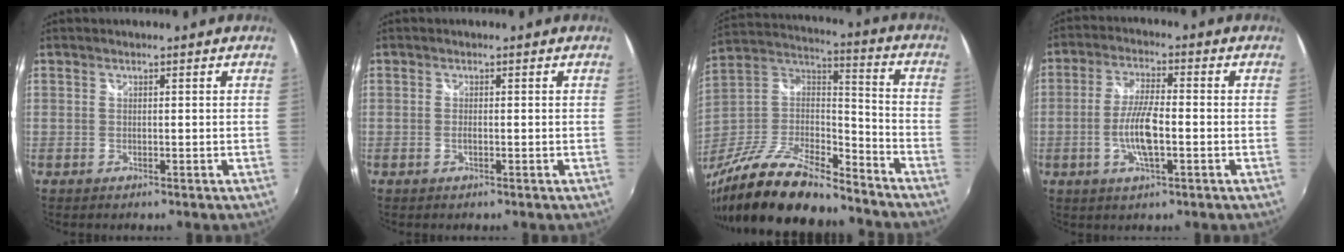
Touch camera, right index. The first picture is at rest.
{"total": 0.7, "force": [-0.2, 0.0, 0.6], "torque": [-0.011, 0.000, -0.006]}
{"total": 24.6, "force": [-18.8, 7.2, 14.0], "torque": [-0.278, -0.020, -0.323]}
{"total": 7.7, "force": [-2.0, 1.7, 7.3], "torque": [-0.147, -0.001, -0.040]}